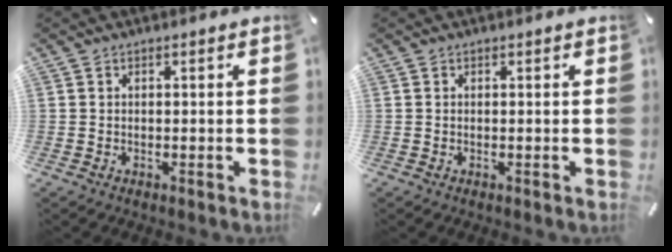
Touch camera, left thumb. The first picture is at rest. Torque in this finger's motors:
{"motor_torque": [0.00, 0.00, 0.00, 0.00, 0.00]}